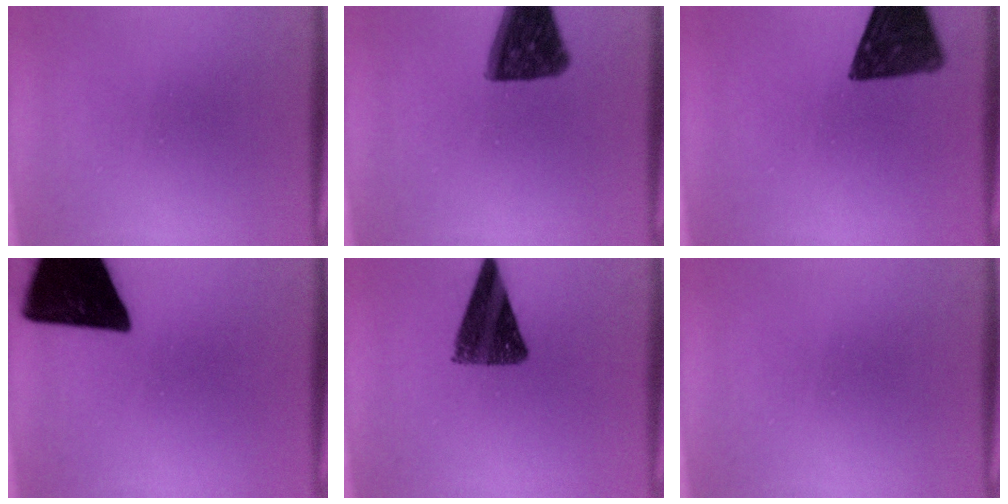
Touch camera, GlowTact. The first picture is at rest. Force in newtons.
{"total": 12.0}
{"total": 13.1}
{"total": 19.5}
{"total": 11.1}
{"total": 0.0}